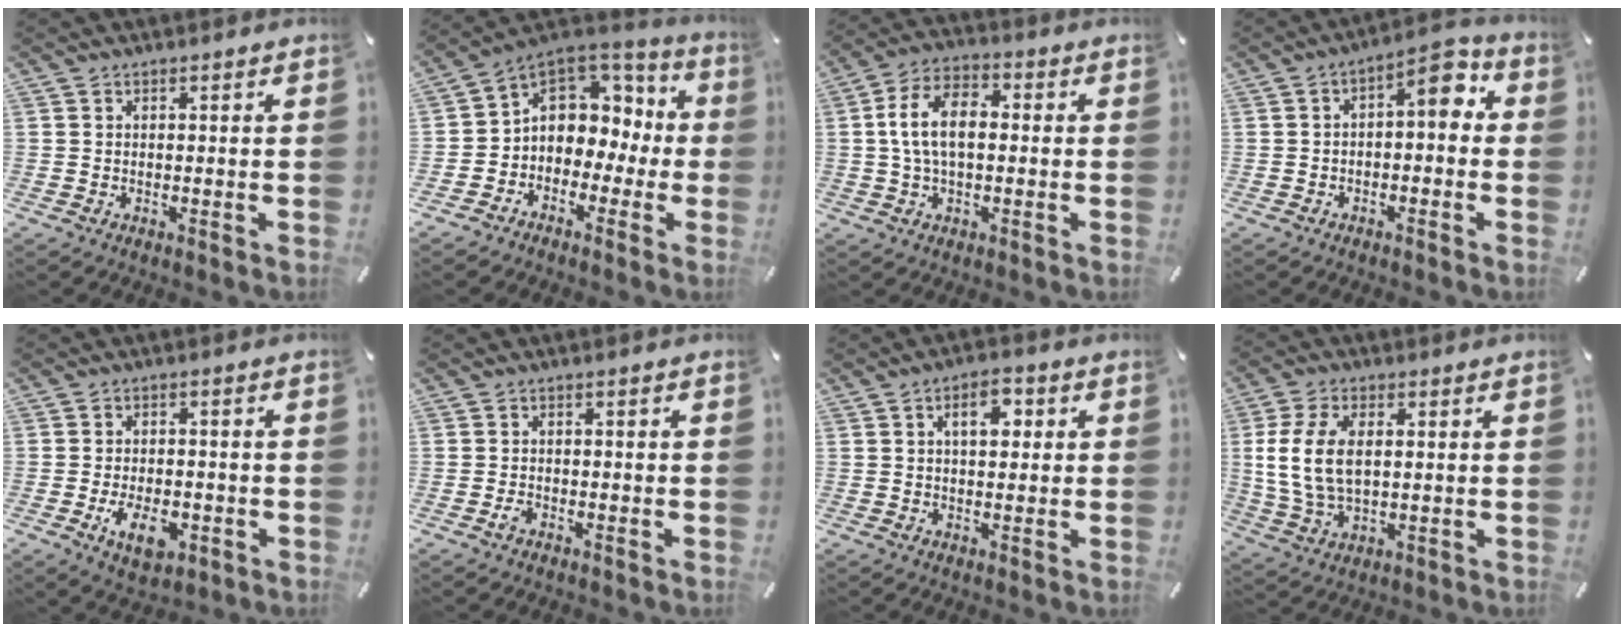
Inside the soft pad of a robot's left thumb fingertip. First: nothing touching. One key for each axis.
{"total": 8.0, "fx": 1.6, "fy": 7.3, "fz": 2.9, "tx": -0.056, "ty": -0.012, "tz": 0.035}
{"total": 10.3, "fx": 0.5, "fy": 6.1, "fz": 8.2, "tx": -0.168, "ty": 0.013, "tz": 0.009}
{"total": 6.6, "fx": 0.8, "fy": 3.2, "fz": 5.7, "tx": -0.081, "ty": -0.008, "tz": 0.003}
{"total": 7.3, "fx": -2.5, "fy": 4.2, "fz": 5.4, "tx": -0.107, "ty": 0.002, "tz": -0.048}
{"total": 1.3, "fx": -0.9, "fy": 0.7, "fz": 0.7, "tx": -0.014, "ty": 0.003, "tz": -0.017}
{"total": 6.0, "fx": 1.6, "fy": 3.3, "fz": 4.7, "tx": -0.058, "ty": -0.003, "tz": 0.016}
{"total": 10.6, "fx": 1.7, "fy": 6.5, "fz": 8.3, "tx": -0.198, "ty": 0.000, "tz": 0.028}